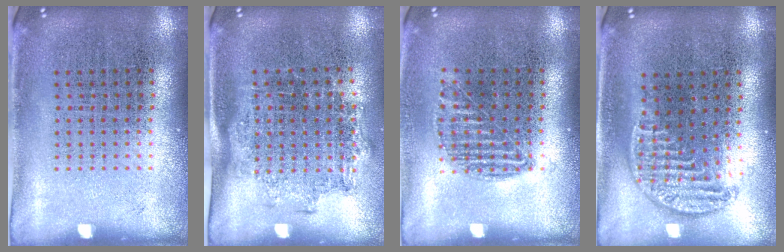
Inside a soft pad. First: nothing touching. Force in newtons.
{"total": 1.3, "press": 1.0, "slide": 0.8}
{"total": 0.9, "press": 0.9, "slide": 0.4}
{"total": 1.2, "press": 1.0, "slide": 0.6}